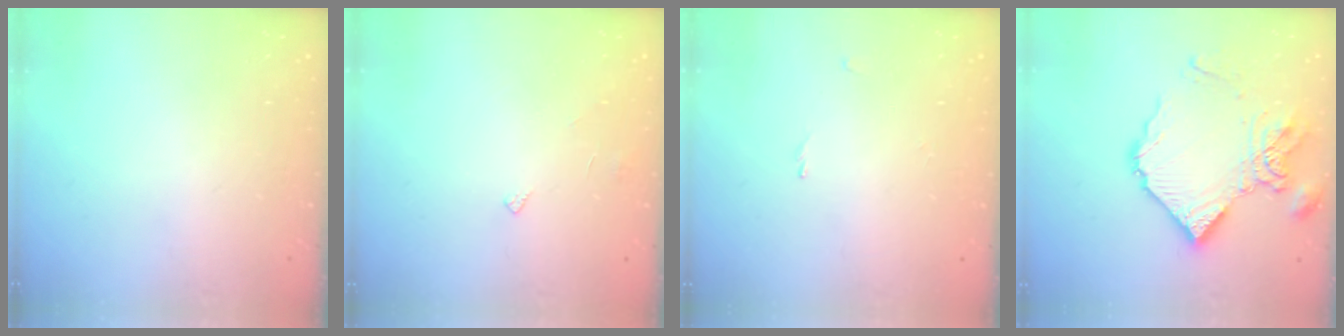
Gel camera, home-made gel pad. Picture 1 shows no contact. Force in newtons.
{"total": 3.8, "press": 3.8, "slide": 0.3}
{"total": 0.0}
{"total": 13.9, "press": 13.8, "slide": 1.6}